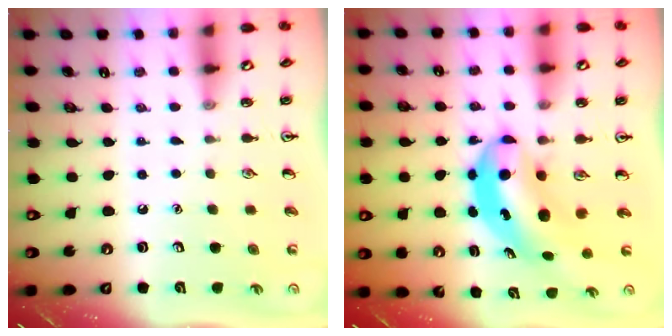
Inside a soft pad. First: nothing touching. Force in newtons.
{"total": 6.6, "press": 6.4, "slide": 1.8}